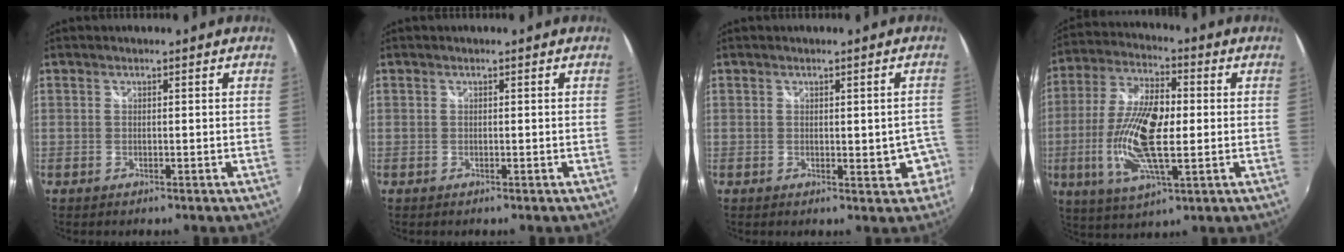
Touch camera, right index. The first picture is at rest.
{"total": 0.0}
{"total": 3.2, "force": [-0.9, 1.7, 2.5], "torque": [-0.025, 0.005, -0.006]}
{"total": 15.7, "force": [-1.5, 5.7, 14.6], "torque": [-0.294, 0.002, -0.028]}